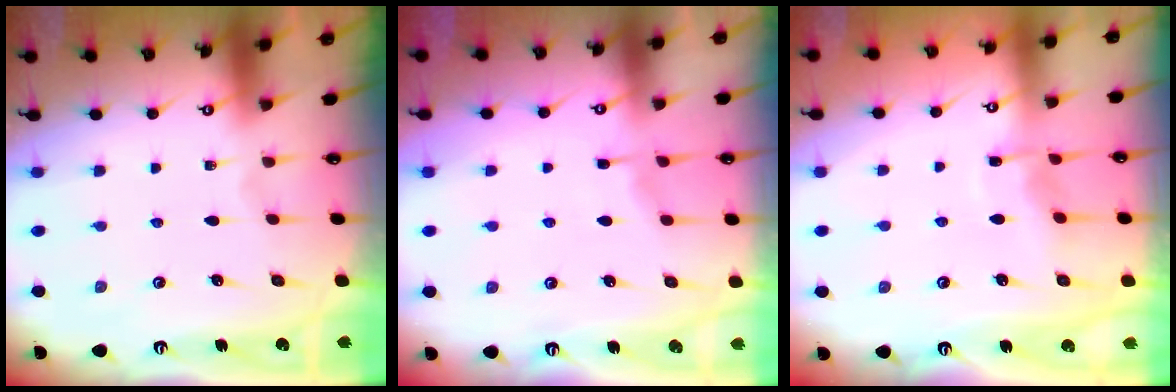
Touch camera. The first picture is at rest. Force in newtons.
{"total": 4.0, "press": 3.9, "slide": 0.5}
{"total": 5.2, "press": 5.2, "slide": 0.6}